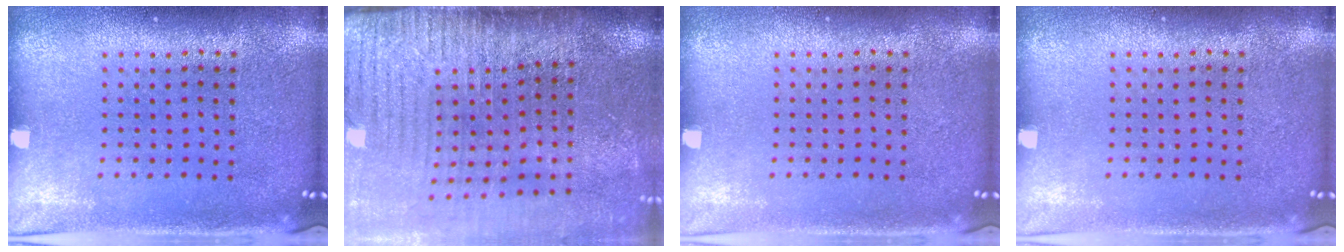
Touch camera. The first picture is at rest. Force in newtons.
{"total": 3.9, "press": 3.4, "slide": 2.0}
{"total": 0.0}
{"total": 0.0}